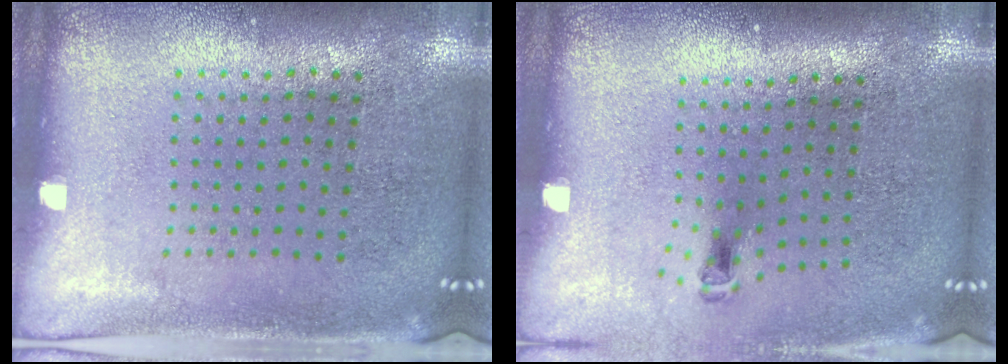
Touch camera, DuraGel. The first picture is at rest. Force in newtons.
{"total": 0.7, "press": 0.4, "slide": 0.6}